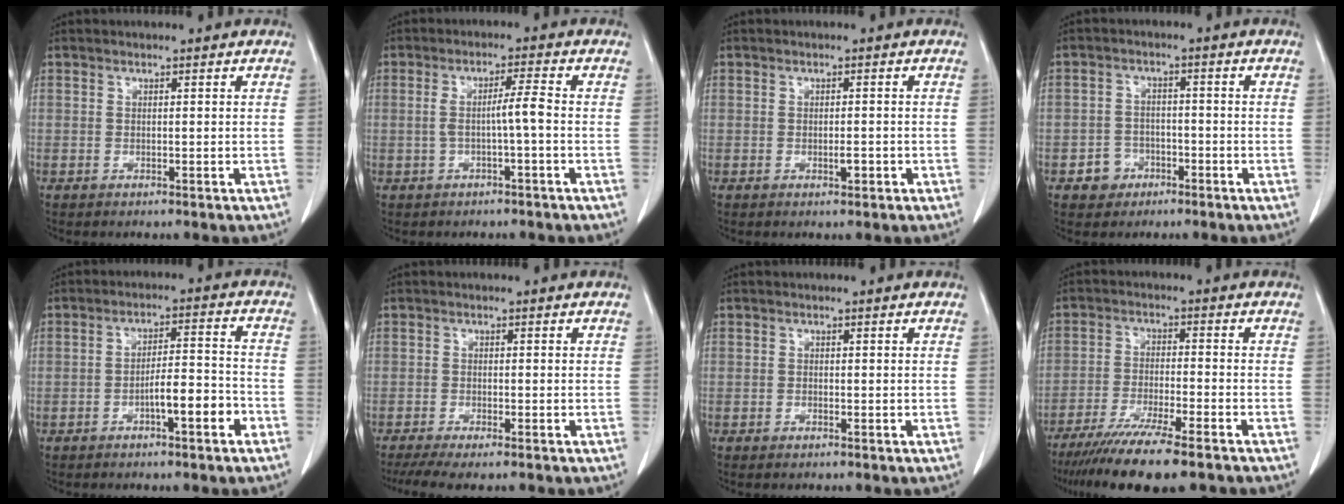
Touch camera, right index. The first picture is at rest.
{"total": 3.8, "force": [-0.7, -0.3, 3.8], "torque": [-0.067, 0.010, -0.009]}
{"total": 1.5, "force": [-0.5, 0.5, 1.3], "torque": [-0.024, 0.000, -0.007]}
{"total": 3.9, "force": [-2.0, 3.2, 0.7], "torque": [-0.006, 0.013, -0.031]}
{"total": 6.8, "force": [-3.3, 1.0, 5.8], "torque": [-0.093, 0.016, -0.051]}
{"total": 6.8, "force": [-5.5, 0.8, 3.9], "torque": [-0.059, -0.012, -0.086]}
{"total": 0.7, "force": [-0.6, 0.2, 0.4], "torque": [-0.011, -0.001, -0.007]}
{"total": 13.6, "force": [-10.8, 0.9, 8.3], "torque": [-0.140, -0.034, -0.174]}